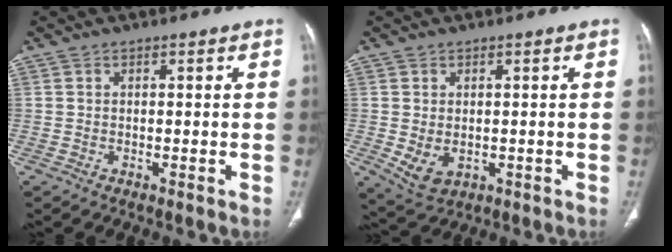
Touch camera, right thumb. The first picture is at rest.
{"total": 5.2, "force": [-0.6, 3.6, 3.7], "torque": [-0.063, -0.009, 0.009]}